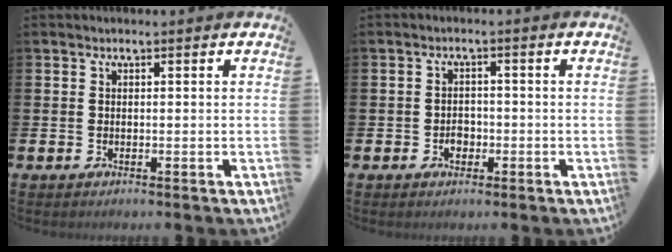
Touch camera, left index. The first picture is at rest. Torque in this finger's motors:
{"motor_torque": [0.05, -0.01, 0.01, 0.00]}